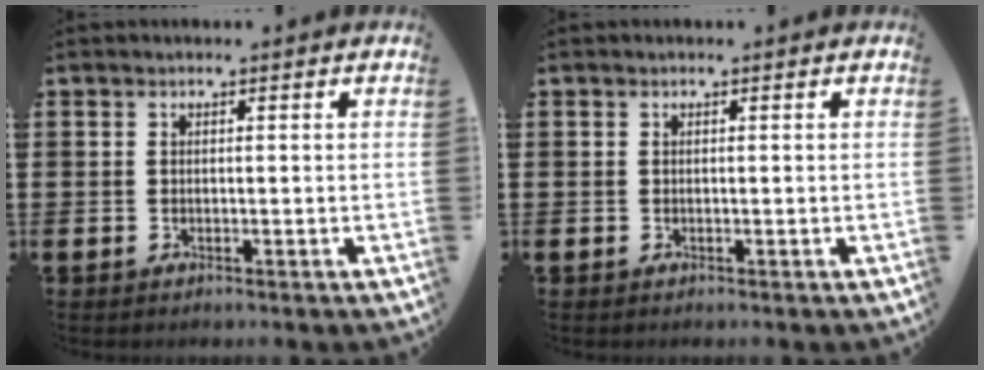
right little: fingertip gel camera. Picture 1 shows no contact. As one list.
[{"total": 0.0}]